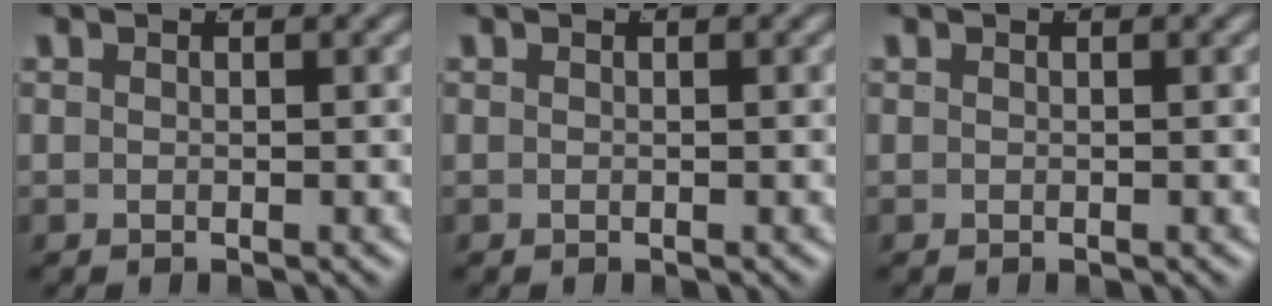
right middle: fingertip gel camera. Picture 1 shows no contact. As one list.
[{"total": 0.0}, {"total": 0.0}]